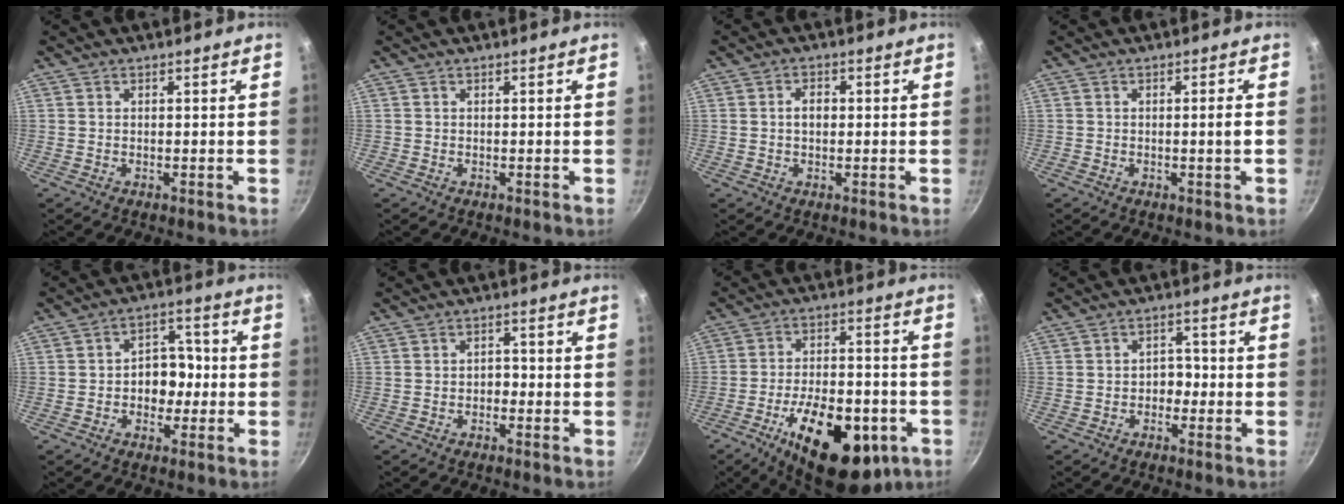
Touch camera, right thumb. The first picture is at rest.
{"total": 0.0}
{"total": 2.7, "force": [0.0, 1.9, 1.9], "torque": [-0.020, 0.011, -0.002]}
{"total": 2.3, "force": [-0.4, 0.0, 2.2], "torque": [-0.034, 0.007, -0.004]}
{"total": 7.5, "force": [-1.0, 5.8, 4.6], "torque": [-0.007, 0.021, -0.021]}
{"total": 1.9, "force": [-0.9, 1.4, 0.9], "torque": [0.002, 0.014, -0.015]}
{"total": 22.3, "force": [-9.1, 11.0, 17.1], "torque": [-0.231, 0.028, -0.128]}
{"total": 3.1, "force": [-1.1, 2.4, 1.6], "torque": [0.011, 0.017, -0.020]}